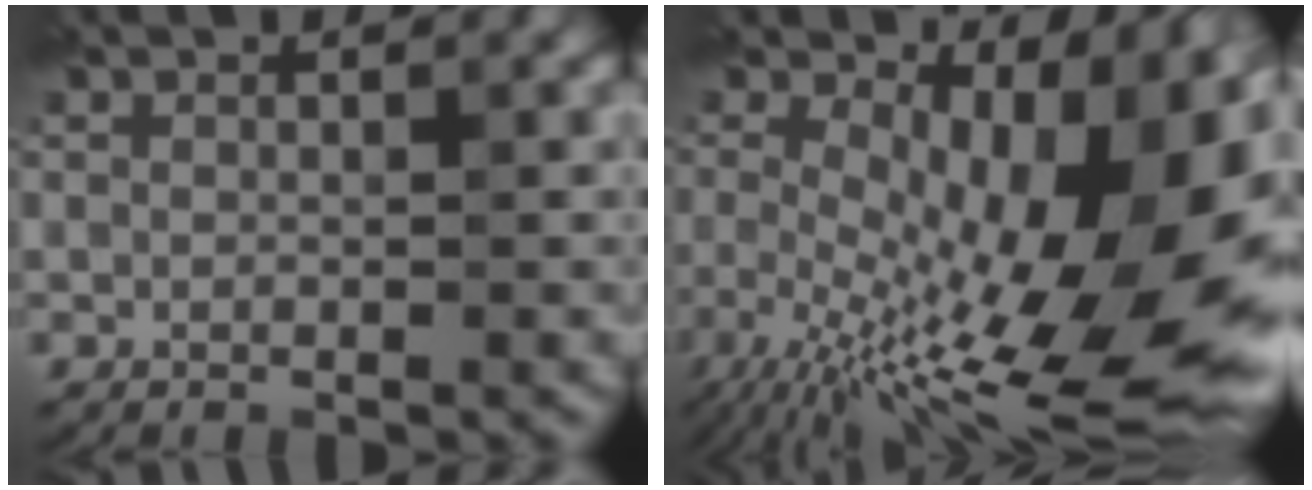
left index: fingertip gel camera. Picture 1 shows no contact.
{"total": 16.0, "force": [-1.5, 5.9, 14.7], "torque": [-0.194, -0.015, -0.011]}